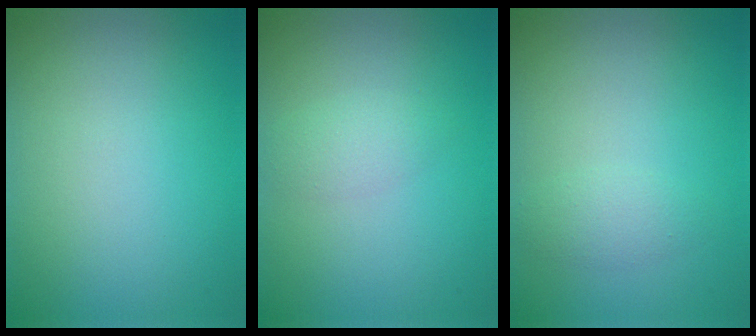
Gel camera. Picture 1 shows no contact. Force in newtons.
{"total": 1.6, "press": 1.6, "slide": 0.1}
{"total": 1.5, "press": 1.5, "slide": 0.1}